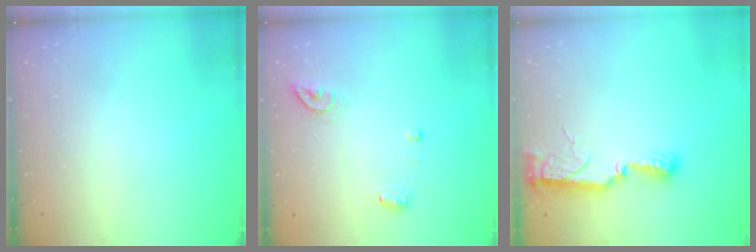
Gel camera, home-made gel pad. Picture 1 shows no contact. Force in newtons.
{"total": 6.4, "press": 6.4, "slide": 0.6}
{"total": 8.1, "press": 8.1, "slide": 0.7}